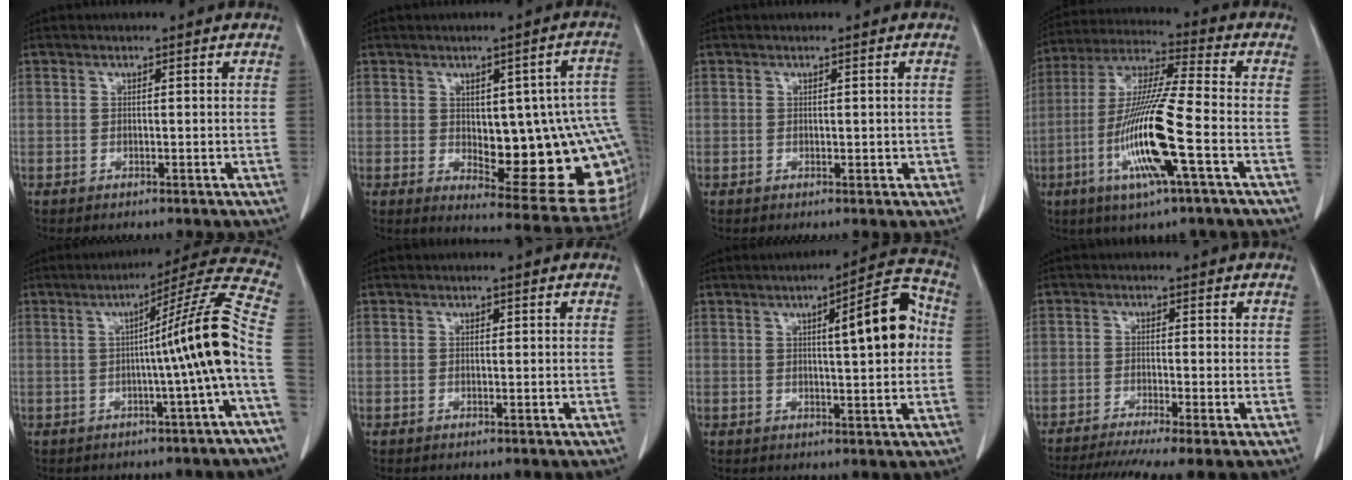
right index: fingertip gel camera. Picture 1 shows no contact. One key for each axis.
{"total": 18.3, "fx": -1.1, "fy": 5.8, "fz": 17.4, "tx": -0.158, "ty": 0.015, "tz": 0.010}
{"total": 1.2, "fx": -0.1, "fy": 0.8, "fz": 0.8, "tx": -0.006, "ty": 0.000, "tz": 0.002}
{"total": 15.5, "fx": -4.9, "fy": 0.3, "fz": 14.7, "tx": -0.303, "ty": -0.014, "tz": -0.097}
{"total": 12.2, "fx": -1.5, "fy": -2.5, "fz": 11.8, "tx": -0.154, "ty": 0.014, "tz": -0.025}
{"total": 0.0}
{"total": 10.2, "fx": 1.6, "fy": 1.7, "fz": 10.0, "tx": -0.131, "ty": 0.022, "tz": 0.018}
{"total": 9.1, "fx": -6.8, "fy": 0.0, "fz": 6.0, "tx": -0.094, "ty": -0.013, "tz": -0.108}